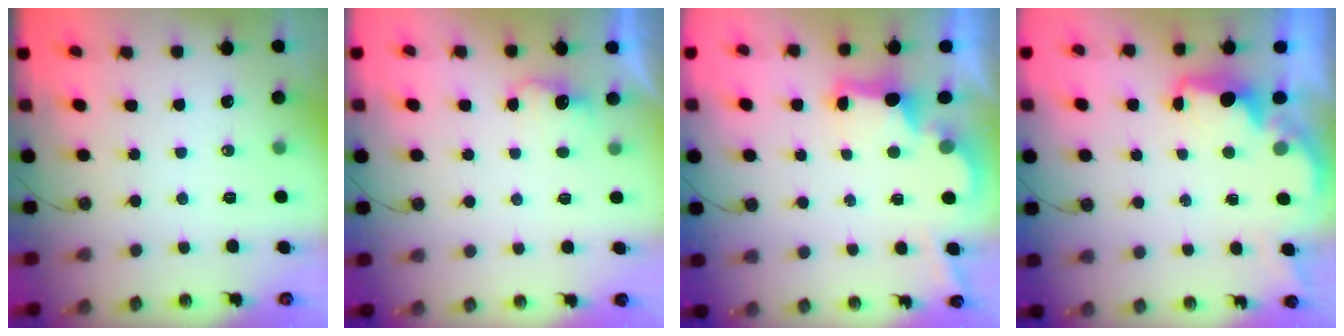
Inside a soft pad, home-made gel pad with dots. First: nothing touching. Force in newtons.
{"total": 2.8, "press": 2.7, "slide": 0.8}
{"total": 2.8, "press": 2.7, "slide": 0.9}
{"total": 2.2, "press": 2.1, "slide": 0.8}